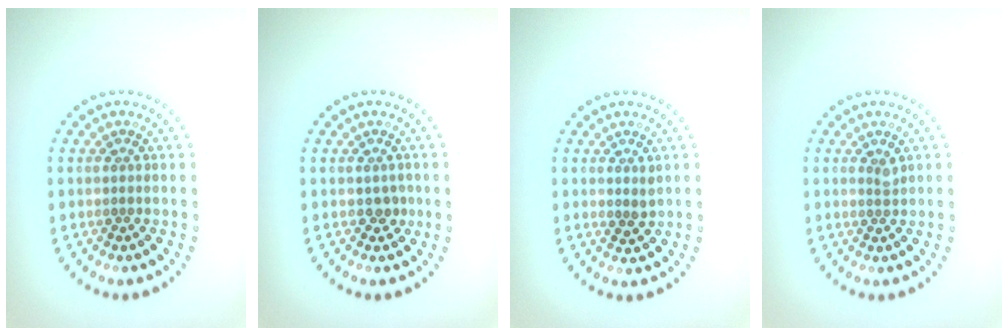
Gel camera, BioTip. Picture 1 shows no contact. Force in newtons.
{"total": 1.0, "press": 0.9, "slide": 0.4}
{"total": 1.1, "press": 1.0, "slide": 0.5}
{"total": 0.8, "press": 0.6, "slide": 0.6}